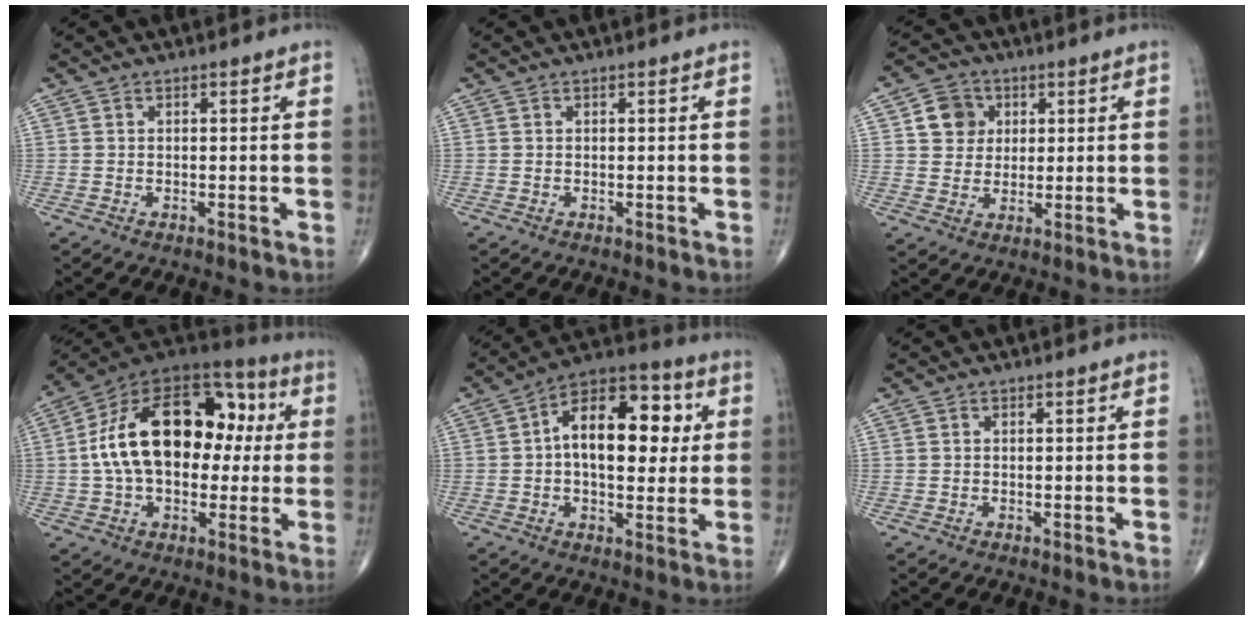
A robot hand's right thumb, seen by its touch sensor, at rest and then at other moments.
{"total": 0.0}
{"total": 6.5, "force": [2.0, 5.8, 2.3], "torque": [-0.010, -0.003, 0.032]}
{"total": 24.0, "force": [2.2, 14.9, 18.8], "torque": [-0.293, 0.037, 0.027]}
{"total": 17.1, "force": [2.6, 9.4, 14.1], "torque": [-0.188, 0.024, 0.031]}
{"total": 0.0}